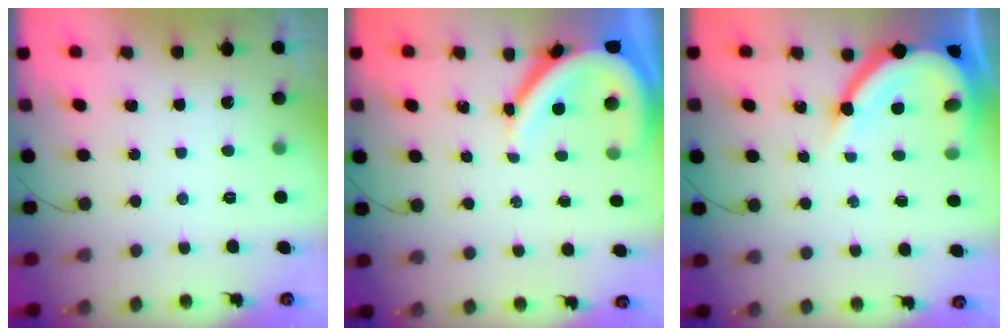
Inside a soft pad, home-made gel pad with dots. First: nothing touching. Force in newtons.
{"total": 9.8, "press": 9.7, "slide": 1.2}
{"total": 13.0, "press": 12.9, "slide": 1.4}